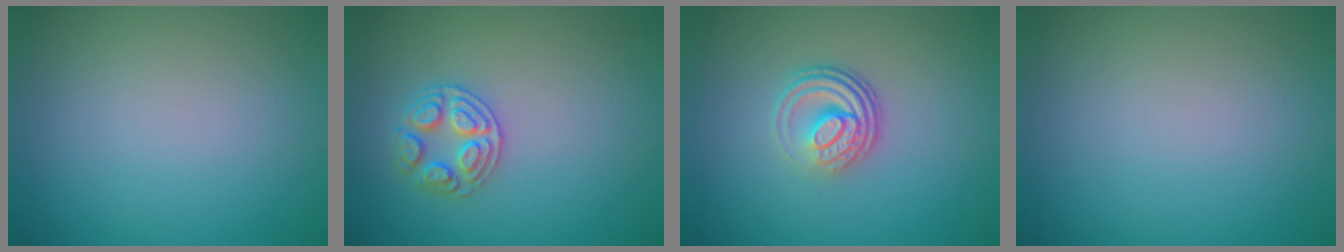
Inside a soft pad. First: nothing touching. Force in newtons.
{"total": 2.6, "press": 2.6, "slide": 0.4}
{"total": 4.0, "press": 2.7, "slide": 3.0}
{"total": 0.0}